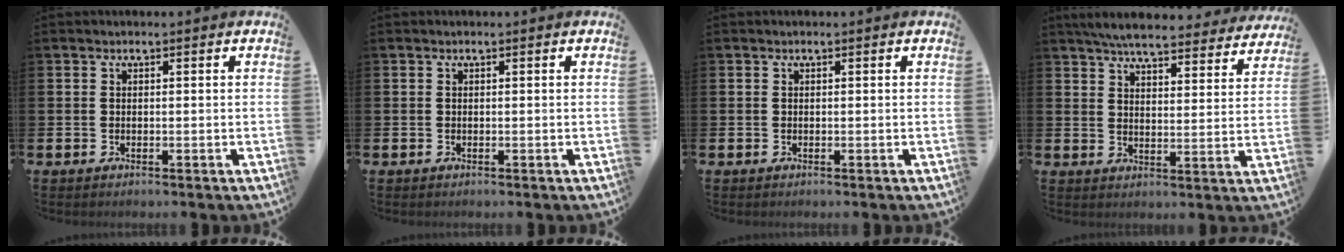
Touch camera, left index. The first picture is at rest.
{"total": 0.0}
{"total": 0.0}
{"total": 6.5, "force": [6.1, 0.8, 1.9], "torque": [-0.047, -0.038, 0.106]}